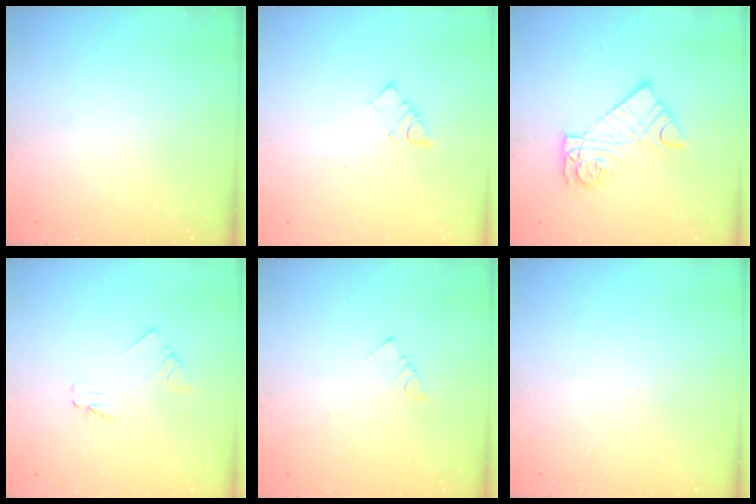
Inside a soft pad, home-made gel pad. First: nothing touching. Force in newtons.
{"total": 3.9, "press": 3.9, "slide": 0.5}
{"total": 11.7, "press": 11.7, "slide": 1.0}
{"total": 1.6, "press": 1.6, "slide": 0.2}
{"total": 3.2, "press": 3.2, "slide": 0.2}
{"total": 0.0}